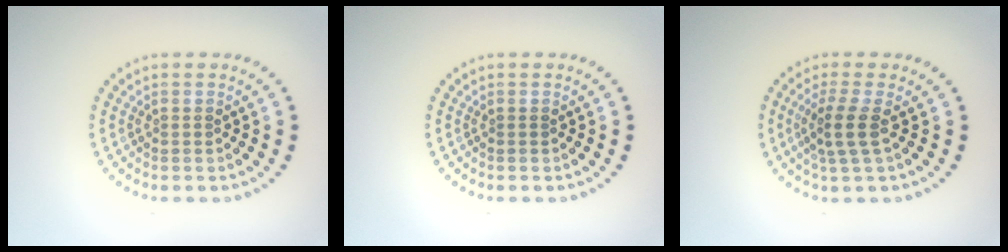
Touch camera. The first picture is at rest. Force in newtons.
{"total": 0.0}
{"total": 2.7, "press": 2.1, "slide": 1.7}